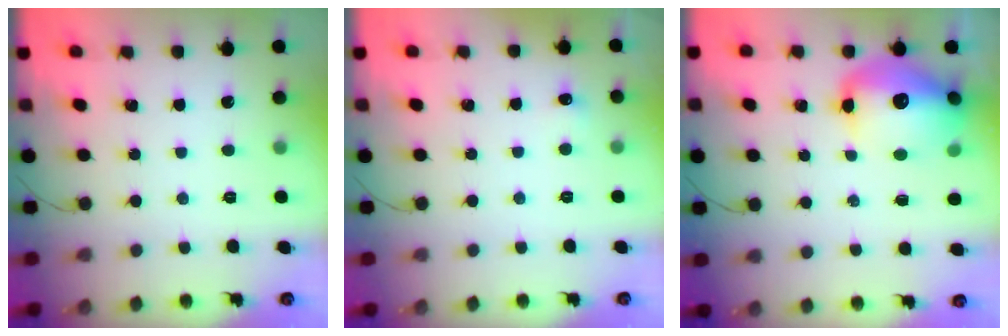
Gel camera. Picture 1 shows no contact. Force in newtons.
{"total": 3.8, "press": 3.6, "slide": 1.1}
{"total": 16.2, "press": 15.6, "slide": 4.1}